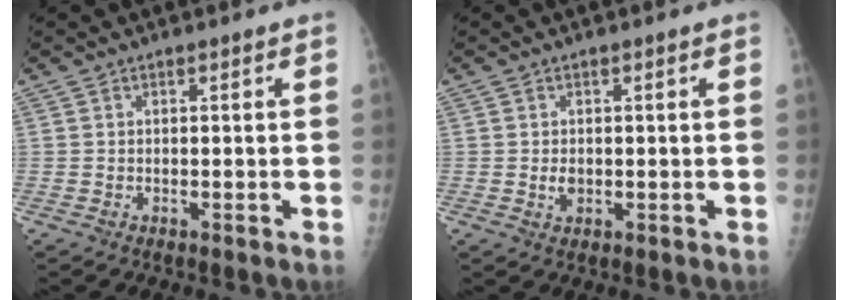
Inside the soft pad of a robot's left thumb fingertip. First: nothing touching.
{"total": 1.8, "force": [0.2, 1.3, 1.2], "torque": [-0.015, -0.002, 0.007]}